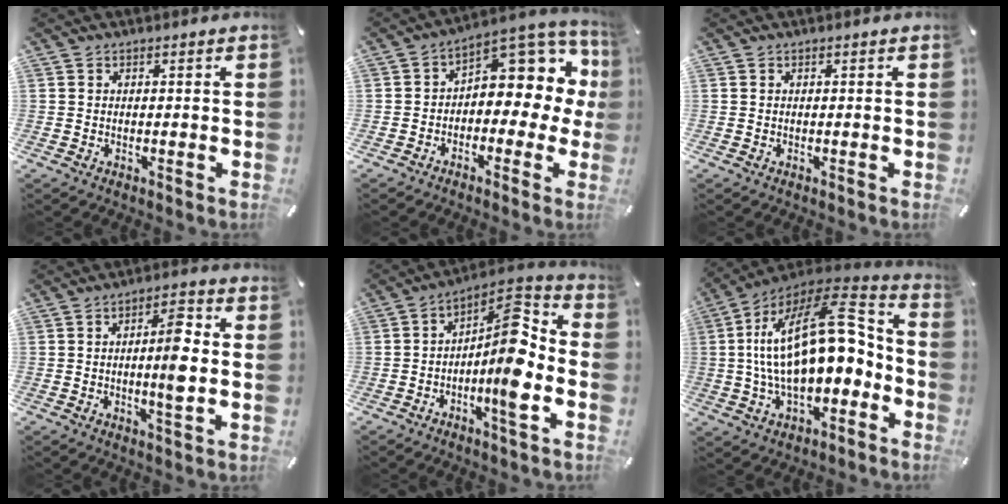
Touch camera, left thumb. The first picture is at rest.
{"total": 9.9, "force": [3.8, 6.0, 6.8], "torque": [-0.090, -0.038, 0.063]}
{"total": 0.0}
{"total": 8.6, "force": [0.0, 2.2, 8.3], "torque": [-0.129, -0.002, -0.008]}
{"total": 13.1, "force": [-3.5, 3.9, 12.0], "torque": [-0.179, -0.007, -0.068]}
{"total": 24.5, "force": [2.4, 13.0, 20.7], "torque": [-0.362, -0.012, 0.045]}